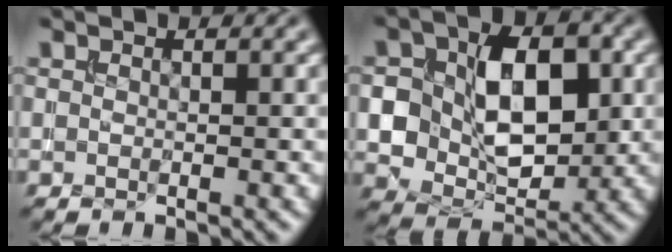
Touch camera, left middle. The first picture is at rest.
{"total": 9.7, "force": [0.7, 6.6, 7.1], "torque": [-0.113, -0.004, 0.023]}